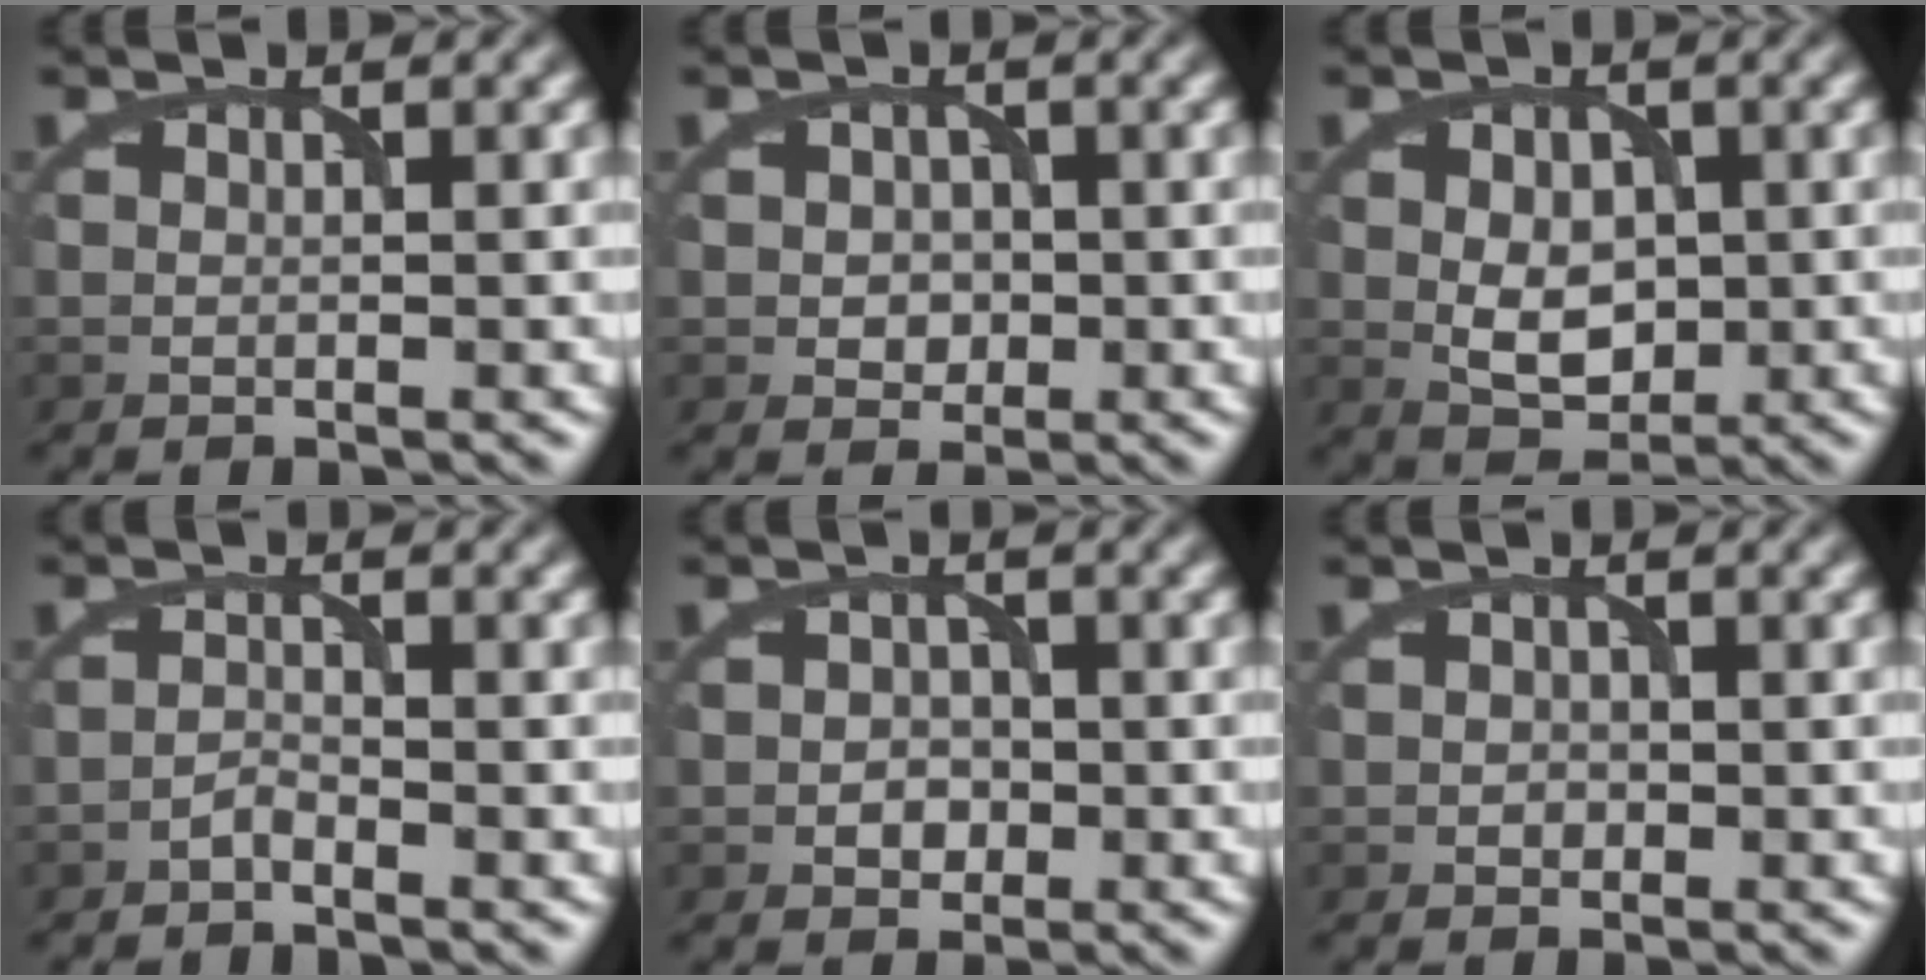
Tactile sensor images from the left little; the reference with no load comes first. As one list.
[{"total": 1.8, "force": [-0.1, 1.6, 0.8], "torque": [-0.011, -0.003, -0.004]}, {"total": 4.1, "force": [-0.2, 2.8, 3.0], "torque": [-0.051, -0.004, -0.001]}, {"total": 1.0, "force": [-0.9, 0.1, 0.4], "torque": [-0.008, 0.004, -0.020]}, {"total": 1.6, "force": [-0.5, 1.4, 0.7], "torque": [-0.009, 0.000, -0.011]}, {"total": 0.7, "force": [-0.2, 0.6, 0.3], "torque": [-0.002, -0.003, -0.005]}]